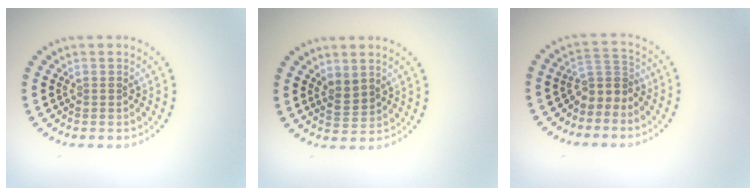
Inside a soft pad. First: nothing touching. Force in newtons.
{"total": 1.9, "press": 1.7, "slide": 0.9}
{"total": 2.5, "press": 1.7, "slide": 1.9}